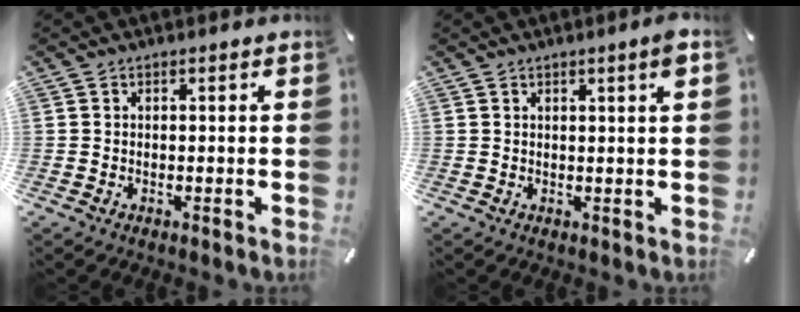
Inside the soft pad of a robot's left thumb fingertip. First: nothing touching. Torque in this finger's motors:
{"motor_torque": [-0.09, -0.26, 0.01, -0.02, 0.00]}